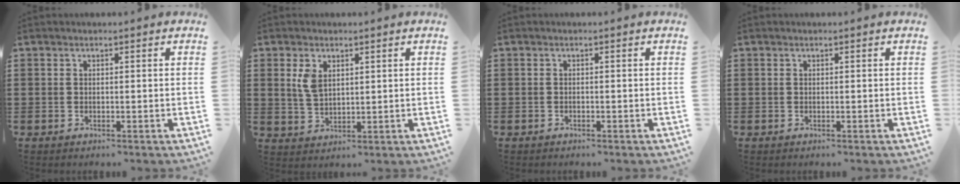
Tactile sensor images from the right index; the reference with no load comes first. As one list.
[{"total": 3.6, "force": [1.5, 2.1, 2.5], "torque": [-0.056, 0.007, 0.027]}, {"total": 0.0}, {"total": 0.0}]